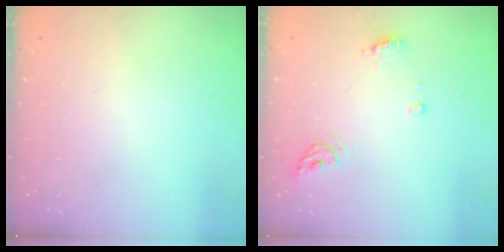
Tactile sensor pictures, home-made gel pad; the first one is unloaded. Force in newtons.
{"total": 7.2, "press": 7.2, "slide": 0.8}